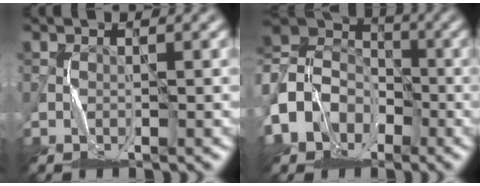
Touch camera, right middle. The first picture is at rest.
{"total": 10.4, "force": [-4.2, 8.6, 4.1], "torque": [-0.098, -0.007, -0.109]}